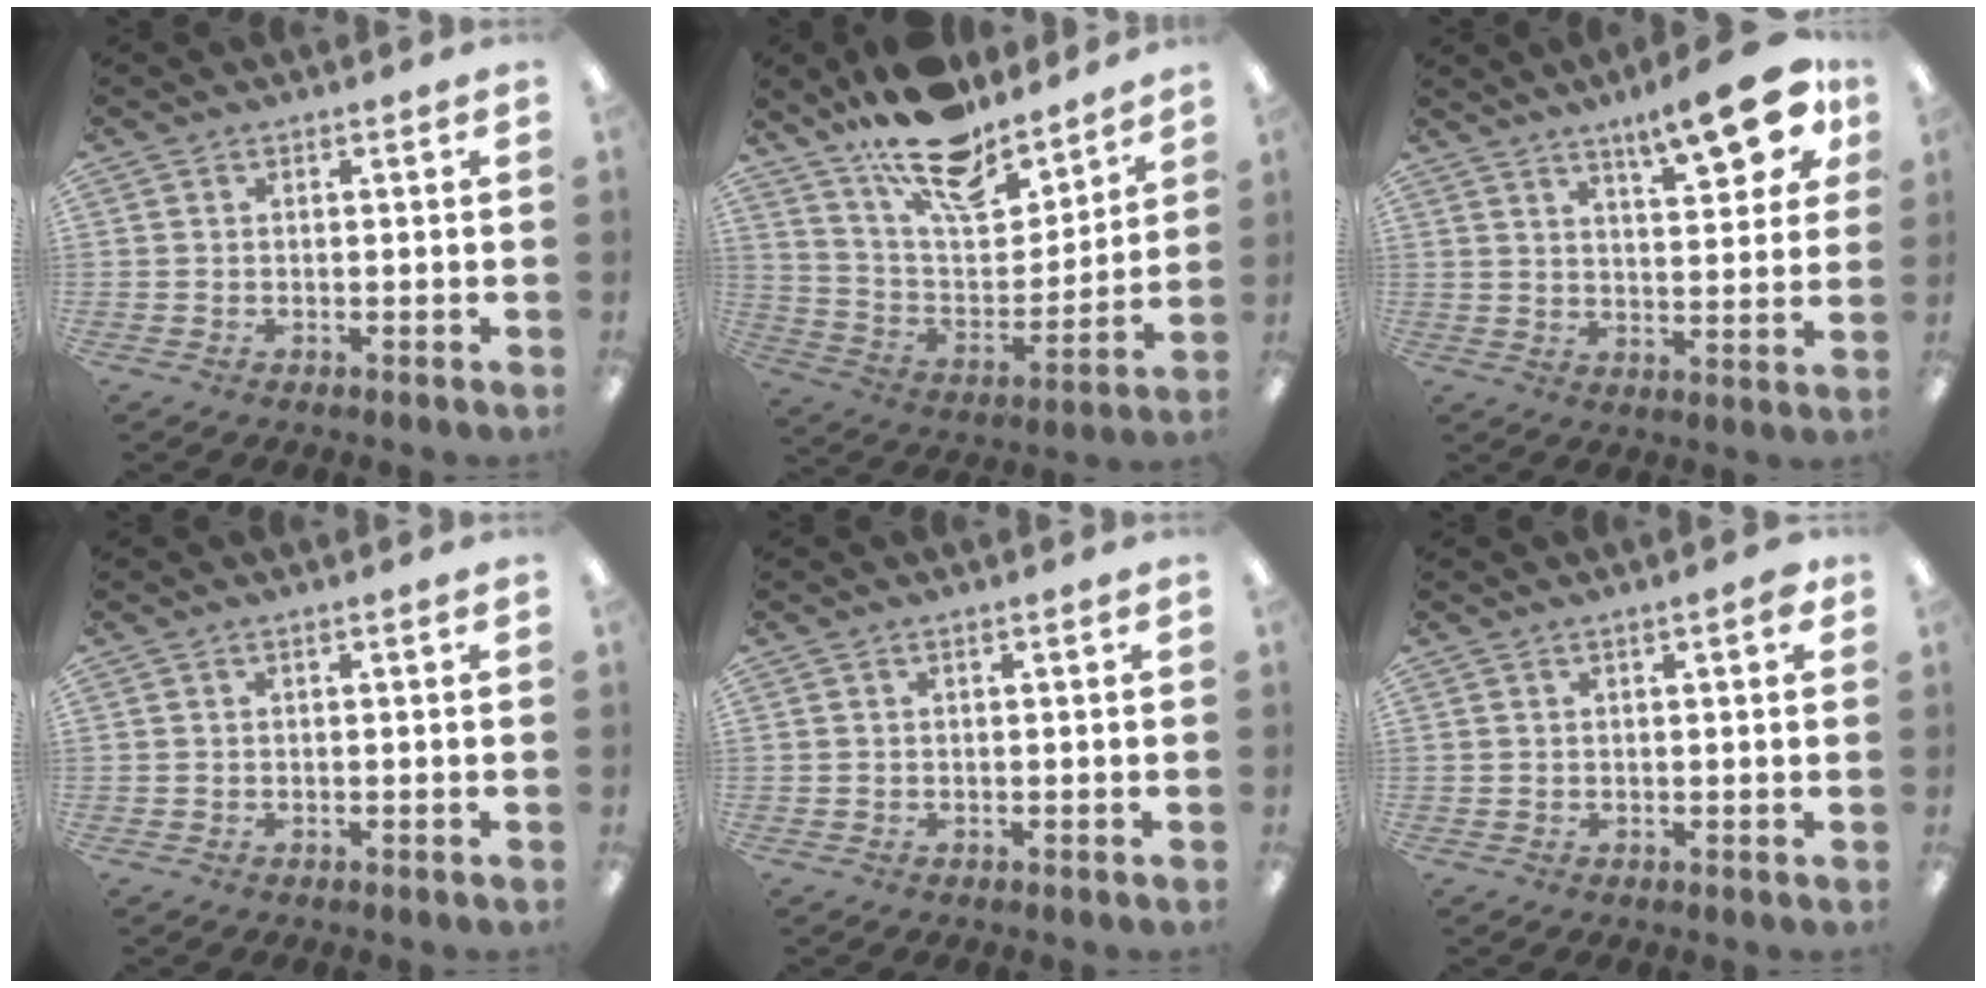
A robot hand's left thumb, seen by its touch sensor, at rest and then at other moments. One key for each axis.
{"total": 18.7, "fx": 14.9, "fy": 7.5, "fz": 8.6, "tx": -0.153, "ty": -0.100, "tz": 0.260}
{"total": 14.5, "fx": 9.4, "fy": 3.8, "fz": 10.4, "tx": -0.147, "ty": -0.047, "tz": 0.147}
{"total": 0.0}
{"total": 0.0}
{"total": 2.7, "fx": 1.3, "fy": 0.6, "fz": 2.3, "tx": -0.038, "ty": 0.001, "tz": 0.019}